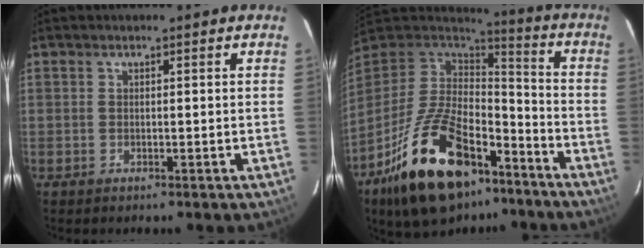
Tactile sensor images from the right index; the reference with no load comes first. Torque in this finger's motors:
{"motor_torque": [1.11, -1.04, 1.05, 0.21]}